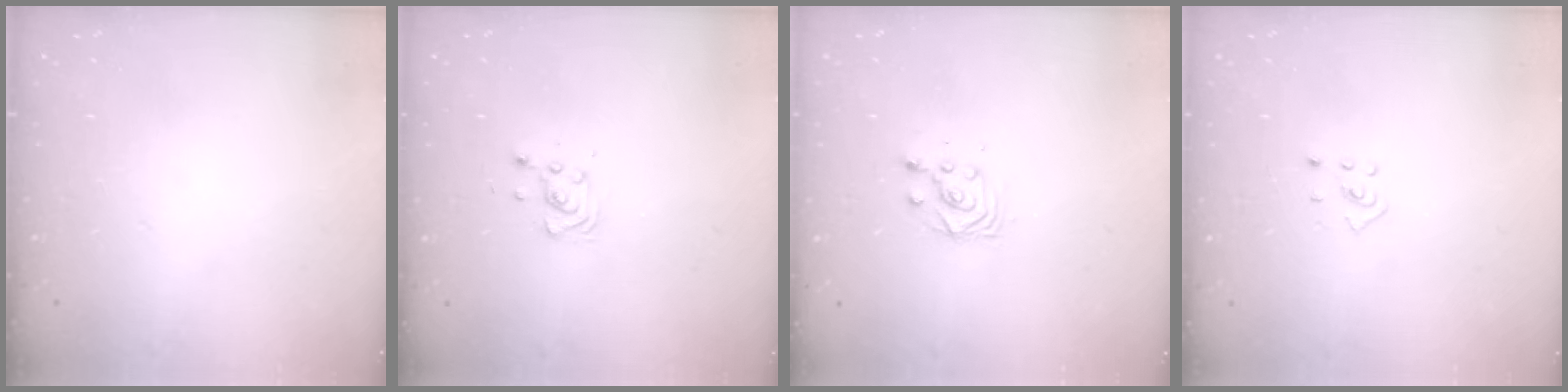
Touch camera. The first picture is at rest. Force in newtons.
{"total": 4.7, "press": 4.6, "slide": 1.1}
{"total": 3.0, "press": 3.0, "slide": 0.2}
{"total": 2.5, "press": 2.4, "slide": 0.8}